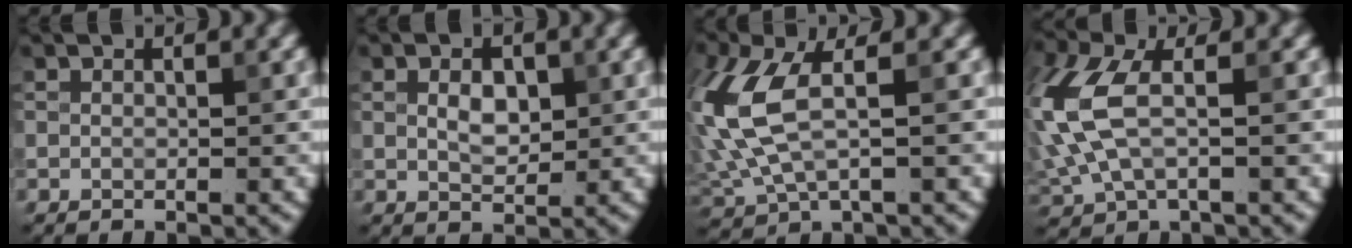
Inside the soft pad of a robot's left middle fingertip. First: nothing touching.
{"total": 2.3, "force": [0.5, 1.4, 1.7], "torque": [-0.032, 0.000, 0.011]}
{"total": 7.6, "force": [1.1, 3.6, 6.6], "torque": [-0.182, 0.001, 0.019]}
{"total": 7.2, "force": [0.6, 3.8, 6.1], "torque": [-0.168, 0.004, 0.004]}